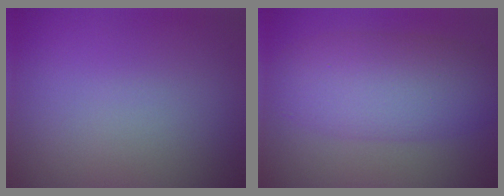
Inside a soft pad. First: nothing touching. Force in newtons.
{"total": 7.1, "press": 7.1, "slide": 0.0}